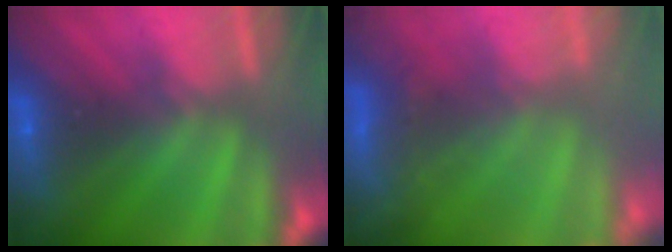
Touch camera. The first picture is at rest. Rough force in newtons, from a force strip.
{"total": 5.6}